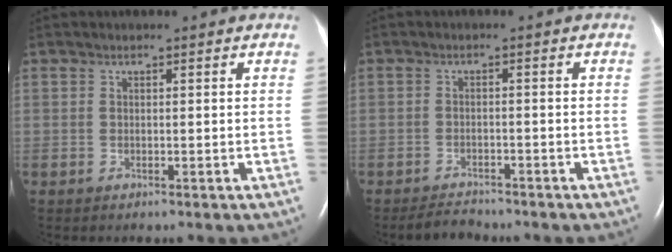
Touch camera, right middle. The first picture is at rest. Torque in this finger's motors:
{"motor_torque": [0.14, -0.20, 0.00, 0.00]}